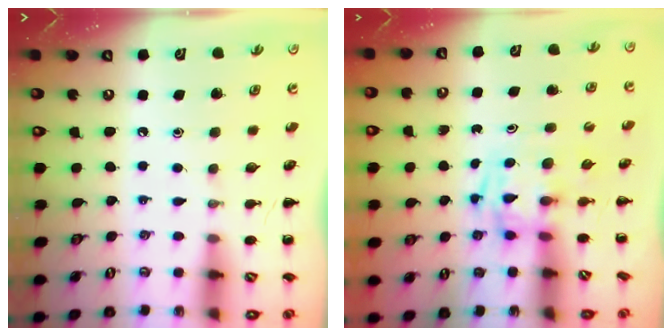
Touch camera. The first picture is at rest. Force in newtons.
{"total": 2.9, "press": 2.9, "slide": 0.1}